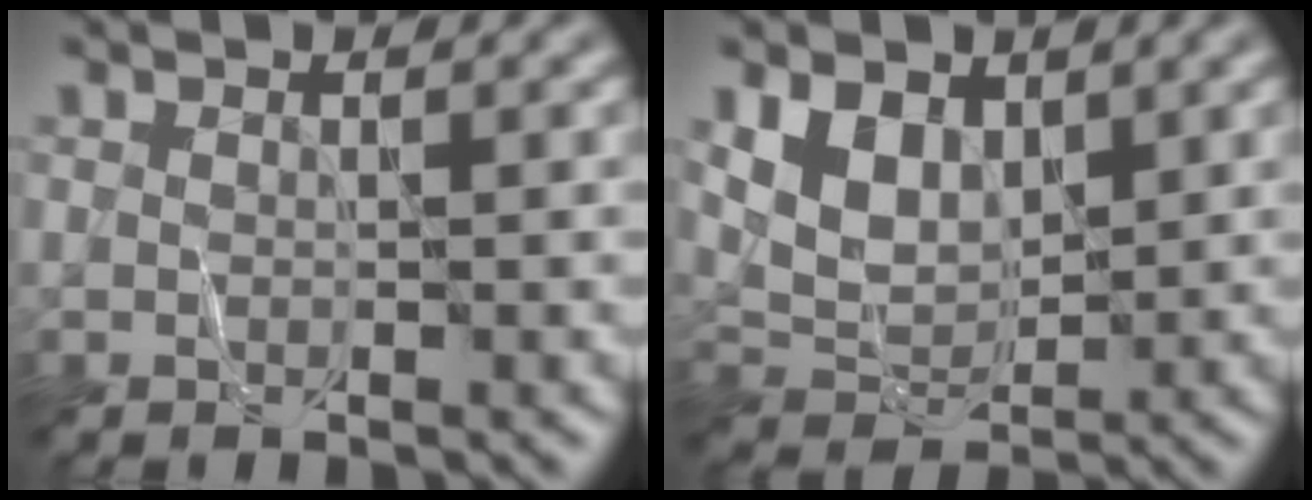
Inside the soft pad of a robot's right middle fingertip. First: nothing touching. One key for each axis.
{"total": 4.1, "fx": 1.9, "fy": 2.7, "fz": 2.5, "tx": -0.055, "ty": -0.008, "tz": 0.037}